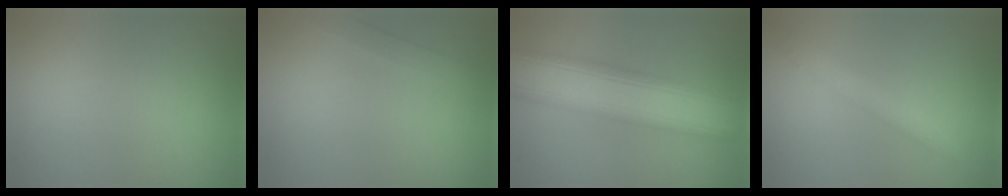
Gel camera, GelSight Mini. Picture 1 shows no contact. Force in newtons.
{"total": 1.8, "press": 1.8, "slide": 0.1}
{"total": 10.8, "press": 10.7, "slide": 0.8}
{"total": 2.3, "press": 2.3, "slide": 0.0}